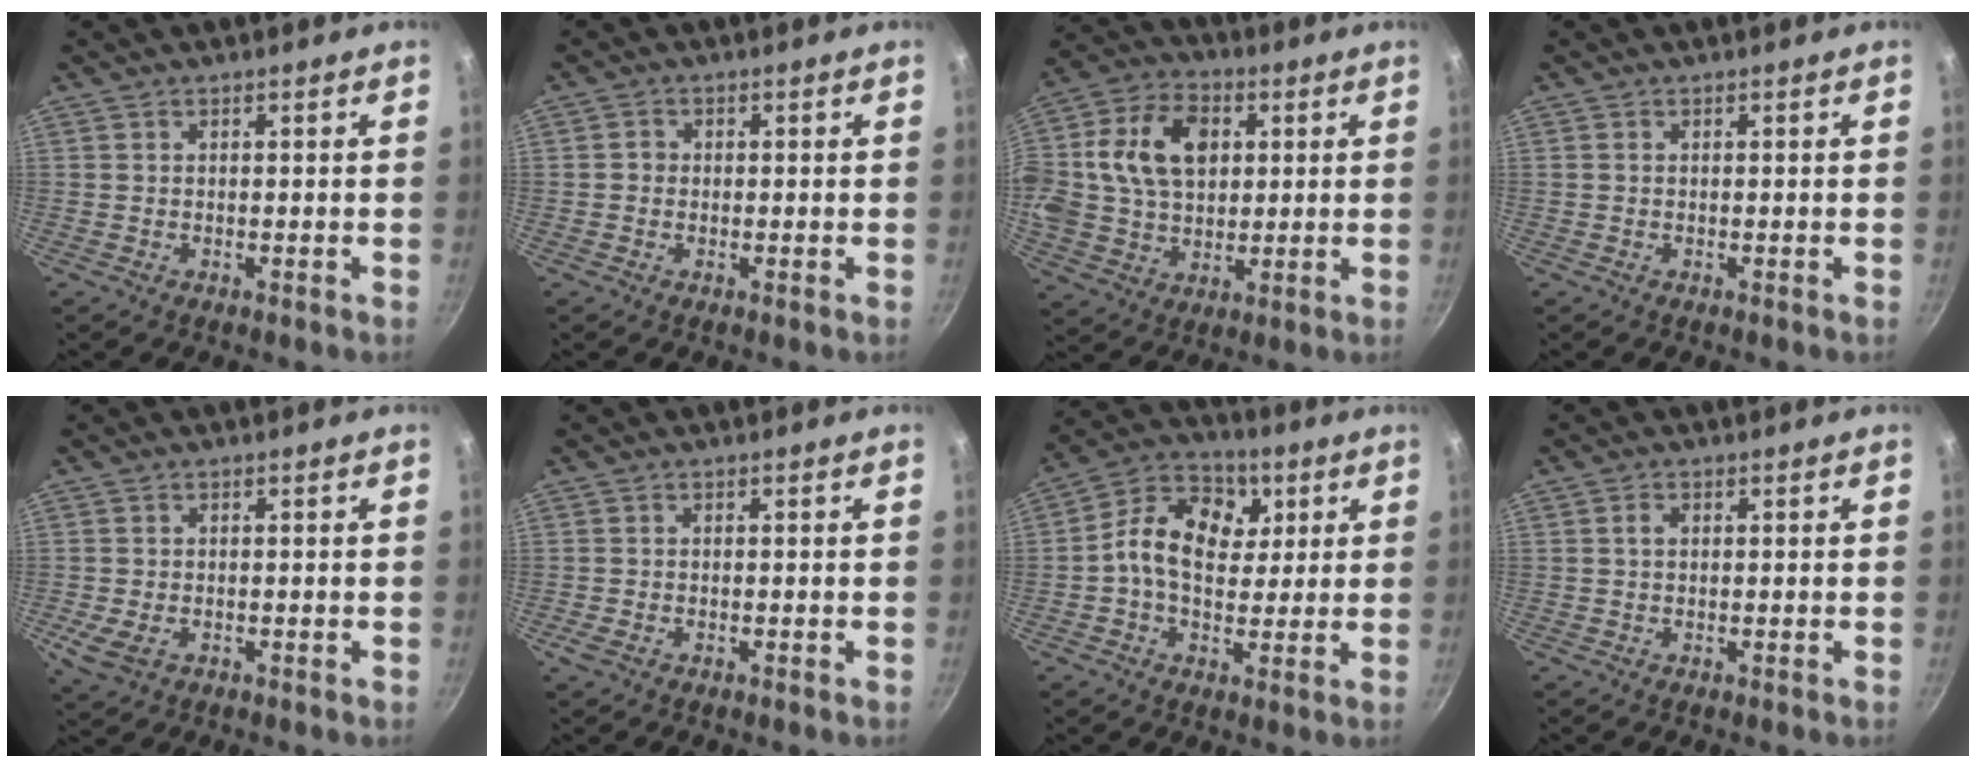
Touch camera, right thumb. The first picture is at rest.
{"total": 1.7, "force": [-0.2, 1.6, 0.6], "torque": [-0.002, 0.007, -0.005]}
{"total": 20.3, "force": [4.0, 14.5, 13.6], "torque": [-0.250, 0.022, 0.061]}
{"total": 0.0}
{"total": 4.3, "force": [-1.2, 2.8, 3.0], "torque": [-0.060, -0.008, -0.019]}
{"total": 1.8, "force": [-0.7, 1.0, 1.2], "torque": [-0.029, 0.001, -0.015]}
{"total": 12.5, "force": [2.3, 9.2, 8.1], "torque": [-0.109, 0.004, 0.016]}
{"total": 1.4, "force": [0.2, 1.0, 0.9], "torque": [-0.015, 0.006, 0.003]}